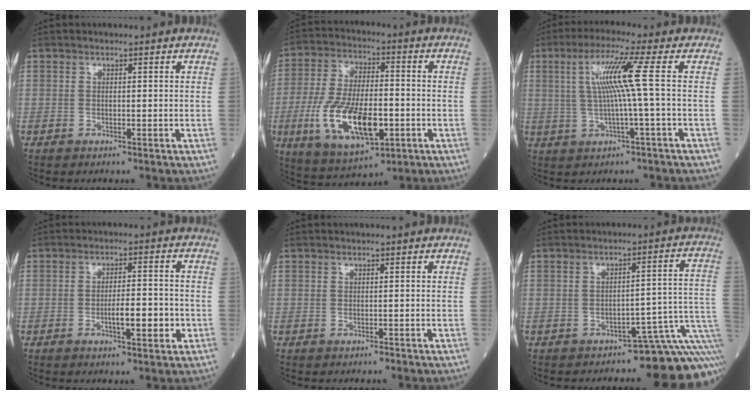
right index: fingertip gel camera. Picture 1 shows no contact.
{"total": 16.7, "force": [-4.7, 6.6, 14.5], "torque": [-0.299, -0.009, -0.073]}
{"total": 8.2, "force": [0.8, -1.1, 8.1], "torque": [-0.159, 0.009, 0.023]}
{"total": 6.1, "force": [-1.7, 1.7, 5.6], "torque": [-0.096, 0.005, -0.023]}
{"total": 0.6, "force": [-0.3, 0.4, 0.4], "torque": [-0.017, -0.003, -0.003]}
{"total": 11.1, "force": [-8.5, 2.8, 6.5], "torque": [-0.048, 0.067, -0.101]}